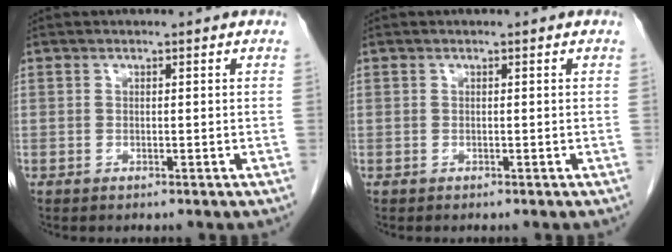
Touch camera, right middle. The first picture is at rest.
{"total": 0.0}